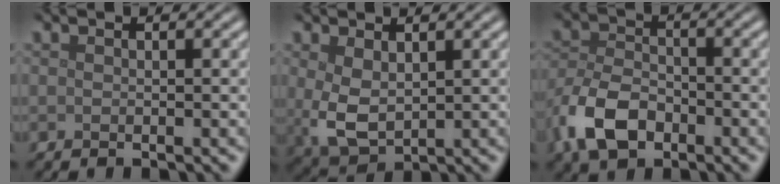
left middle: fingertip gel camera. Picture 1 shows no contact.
{"total": 4.0, "force": [0.3, 2.5, 3.1], "torque": [-0.080, -0.008, 0.016]}
{"total": 6.2, "force": [-3.2, 3.8, 3.8], "torque": [-0.083, -0.002, -0.072]}